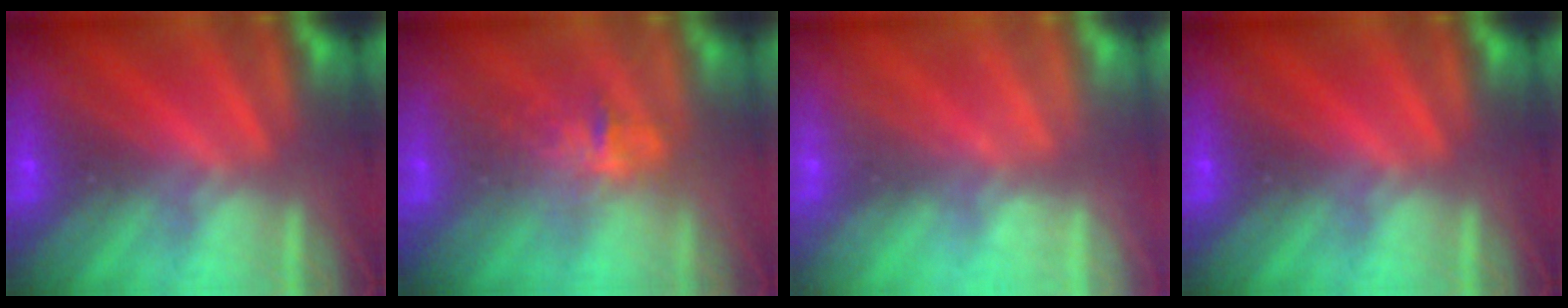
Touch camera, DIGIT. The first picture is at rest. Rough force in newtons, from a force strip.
{"total": 2.8}
{"total": 2.1}
{"total": 0.0}